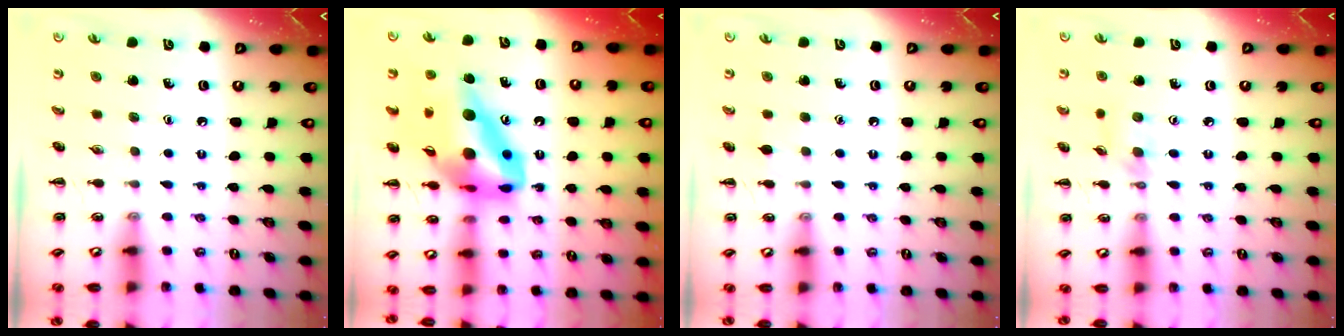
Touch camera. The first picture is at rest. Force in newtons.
{"total": 18.9, "press": 18.0, "slide": 5.8}
{"total": 2.9, "press": 2.7, "slide": 0.9}
{"total": 3.7, "press": 3.5, "slide": 1.3}